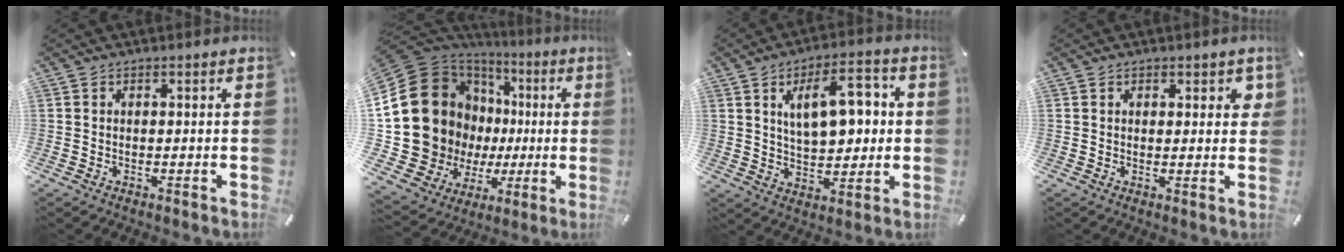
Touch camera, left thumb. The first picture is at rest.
{"total": 24.1, "force": [1.4, 20.1, 13.1], "torque": [-0.277, -0.032, 0.069]}
{"total": 13.4, "force": [3.9, 7.4, 10.5], "torque": [-0.151, -0.001, 0.064]}
{"total": 2.2, "force": [1.3, 1.3, 1.1], "torque": [-0.001, -0.004, 0.016]}